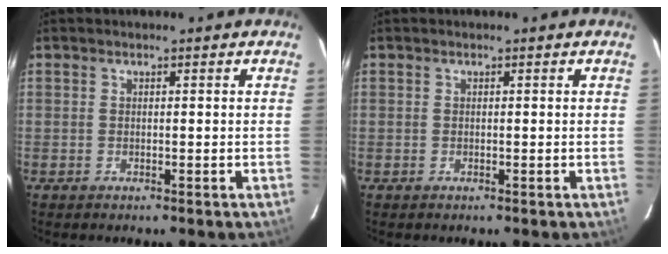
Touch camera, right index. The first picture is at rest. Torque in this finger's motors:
{"motor_torque": [-0.01, 0.00, 0.04, 0.01]}